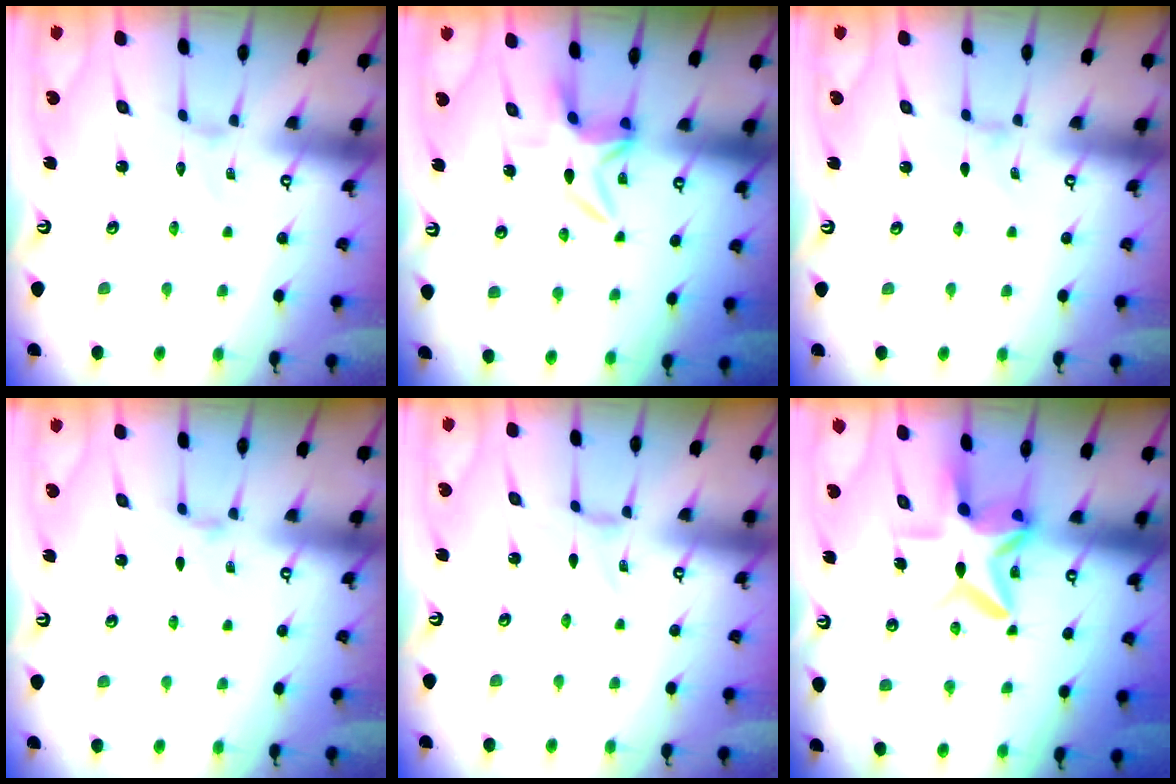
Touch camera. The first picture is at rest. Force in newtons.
{"total": 8.8, "press": 8.7, "slide": 1.2}
{"total": 0.9, "press": 0.8, "slide": 0.4}
{"total": 1.9, "press": 1.9, "slide": 0.4}
{"total": 0.0}
{"total": 10.9, "press": 10.8, "slide": 1.3}